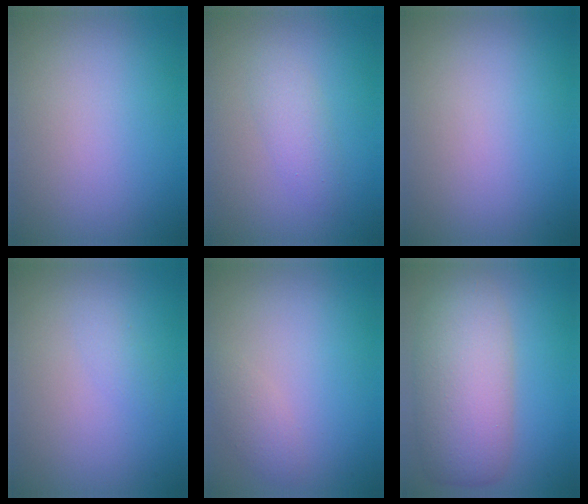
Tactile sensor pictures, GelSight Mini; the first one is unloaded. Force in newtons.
{"total": 2.0, "press": 2.0, "slide": 0.2}
{"total": 0.0}
{"total": 0.8, "press": 0.8, "slide": 0.0}
{"total": 1.4, "press": 1.4, "slide": 0.1}
{"total": 7.5, "press": 7.5, "slide": 0.2}